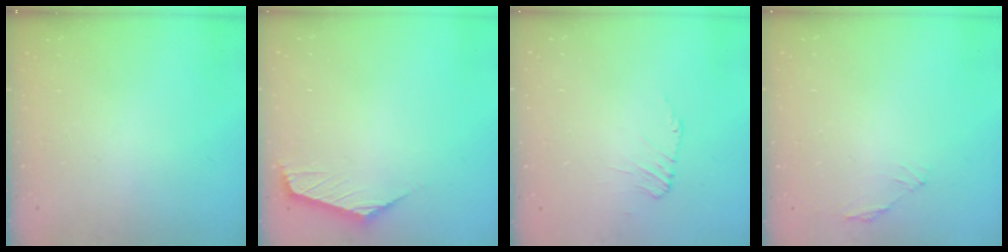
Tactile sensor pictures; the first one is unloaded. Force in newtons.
{"total": 0.9, "press": 0.9, "slide": 0.2}
{"total": 1.1, "press": 1.1, "slide": 0.3}
{"total": 1.2, "press": 1.0, "slide": 0.5}